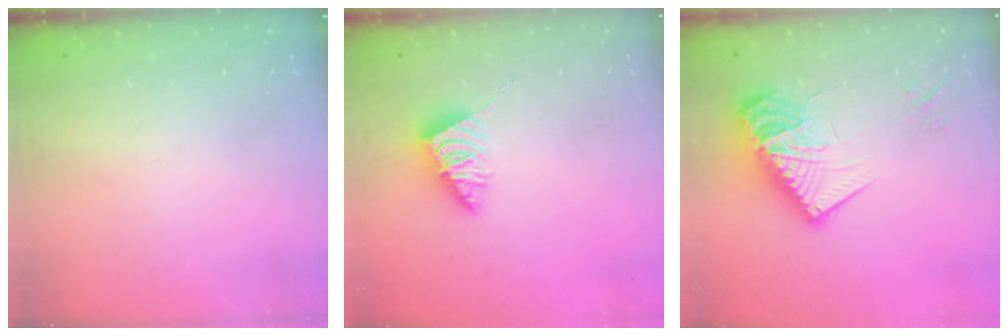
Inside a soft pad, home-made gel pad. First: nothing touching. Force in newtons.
{"total": 3.8, "press": 3.8, "slide": 0.5}
{"total": 20.3, "press": 20.2, "slide": 1.7}